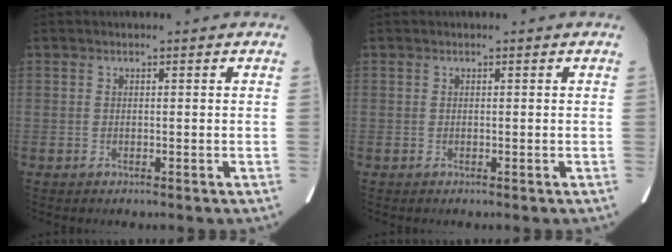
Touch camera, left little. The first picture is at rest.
{"total": 0.0}